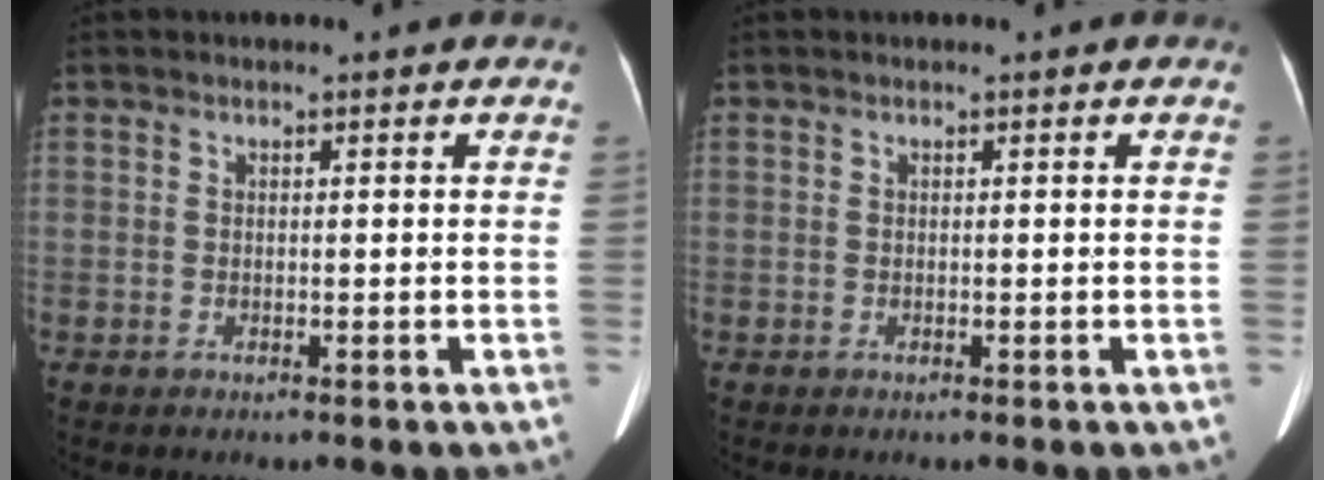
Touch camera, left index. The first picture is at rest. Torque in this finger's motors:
{"motor_torque": [-0.05, -0.05, 0.00, 0.00]}